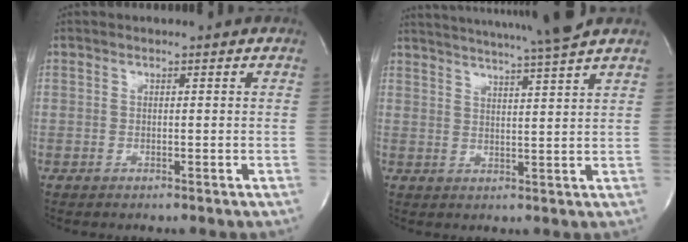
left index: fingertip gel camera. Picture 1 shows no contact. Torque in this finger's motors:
{"motor_torque": [-0.01, -0.25, 0.57, 0.15]}